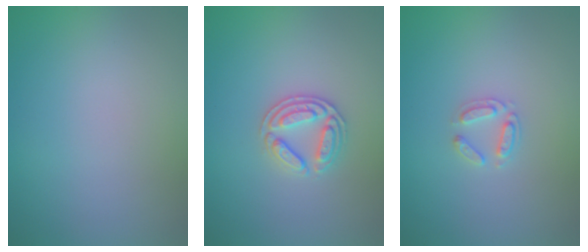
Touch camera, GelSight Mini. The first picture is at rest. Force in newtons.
{"total": 2.8, "press": 2.7, "slide": 0.7}
{"total": 1.7, "press": 1.7, "slide": 0.2}